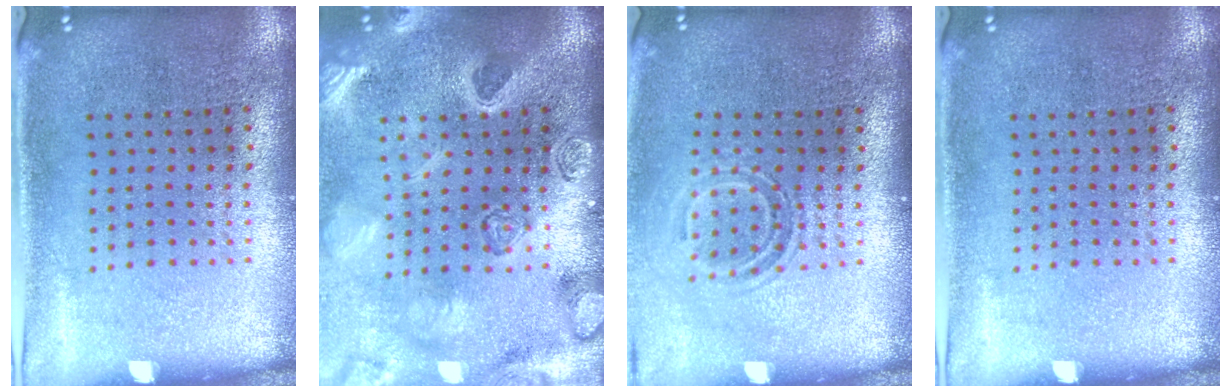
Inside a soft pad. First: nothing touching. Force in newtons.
{"total": 4.0, "press": 3.2, "slide": 2.4}
{"total": 1.5, "press": 1.1, "slide": 1.1}
{"total": 0.0}